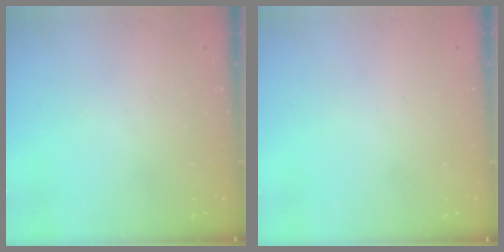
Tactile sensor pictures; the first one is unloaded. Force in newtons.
{"total": 0.0}